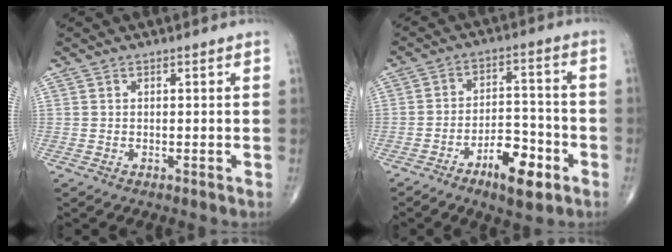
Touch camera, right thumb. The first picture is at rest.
{"total": 10.0, "force": [-5.4, 4.1, 7.4], "torque": [-0.100, 0.036, -0.086]}